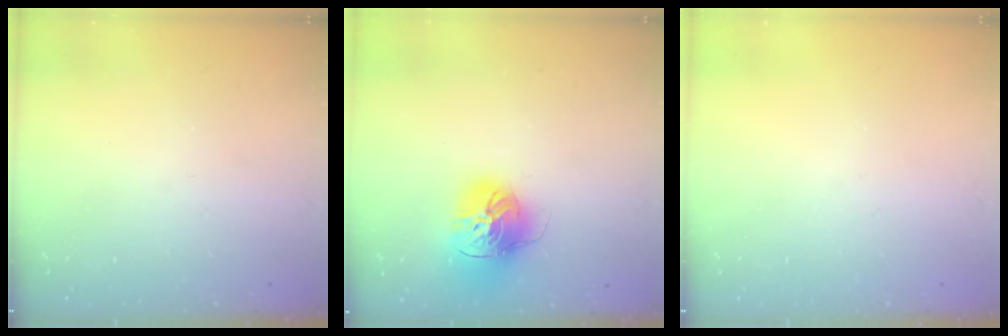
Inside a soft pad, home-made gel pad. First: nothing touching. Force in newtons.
{"total": 18.0, "press": 17.9, "slide": 1.7}
{"total": 0.0}